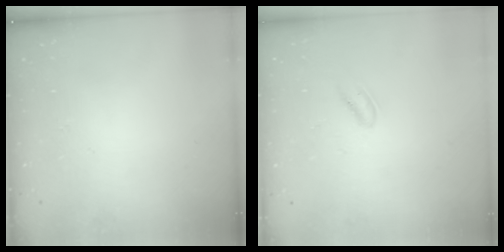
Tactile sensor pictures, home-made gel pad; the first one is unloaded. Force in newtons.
{"total": 1.9, "press": 1.8, "slide": 0.6}